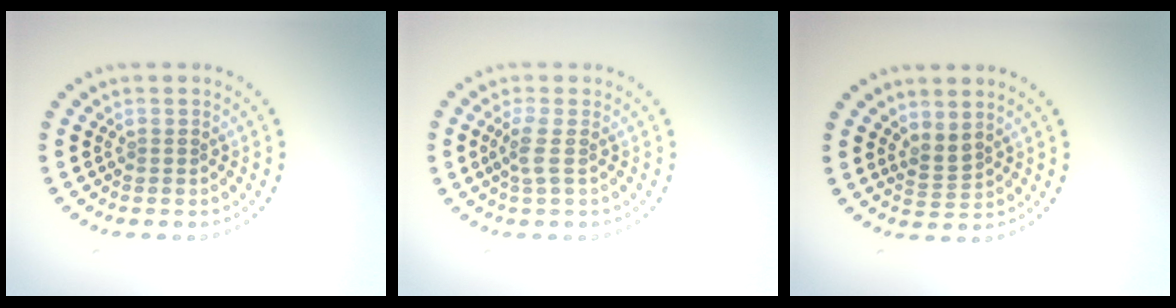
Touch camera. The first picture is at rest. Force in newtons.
{"total": 1.6, "press": 1.2, "slide": 1.1}
{"total": 1.7, "press": 1.2, "slide": 1.1}